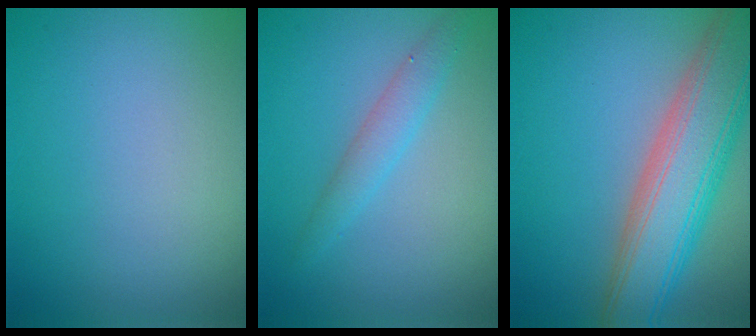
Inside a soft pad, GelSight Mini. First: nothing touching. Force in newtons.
{"total": 2.2, "press": 2.2, "slide": 0.0}
{"total": 9.2, "press": 9.2, "slide": 0.8}